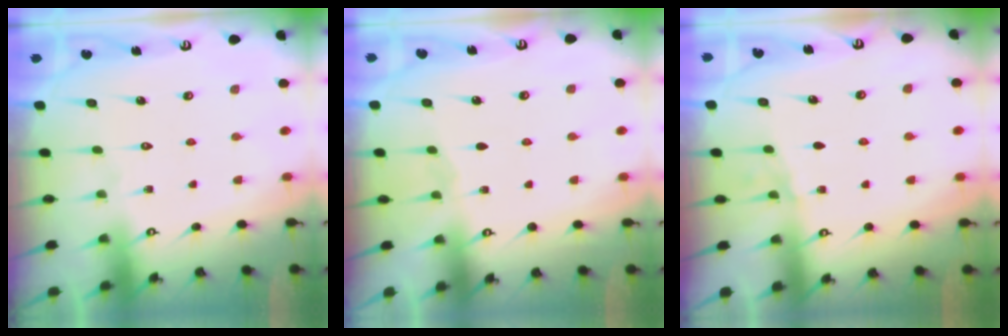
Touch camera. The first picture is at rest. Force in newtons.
{"total": 2.3, "press": 2.3, "slide": 0.4}
{"total": 2.4, "press": 2.3, "slide": 0.3}